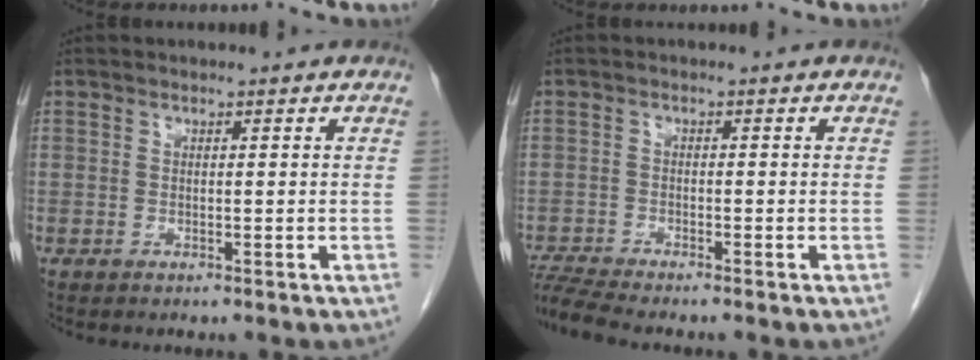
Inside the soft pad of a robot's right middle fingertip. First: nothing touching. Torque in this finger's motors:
{"motor_torque": [0.80, -0.76, 0.04, 0.03]}